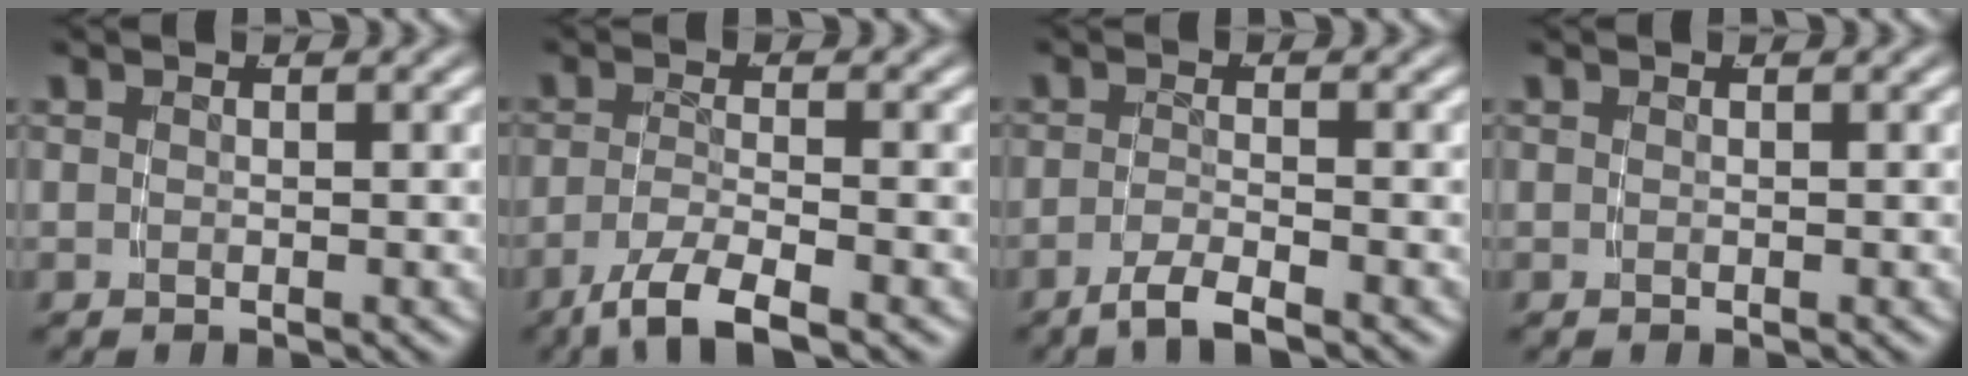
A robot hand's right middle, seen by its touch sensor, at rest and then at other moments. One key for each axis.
{"total": 5.0, "fx": -3.7, "fy": 0.8, "fz": 3.3, "tx": -0.059, "ty": -0.019, "tz": -0.050}
{"total": 2.9, "fx": -2.5, "fy": -0.1, "fz": 1.6, "tx": -0.031, "ty": -0.007, "tz": -0.040}
{"total": 0.0}